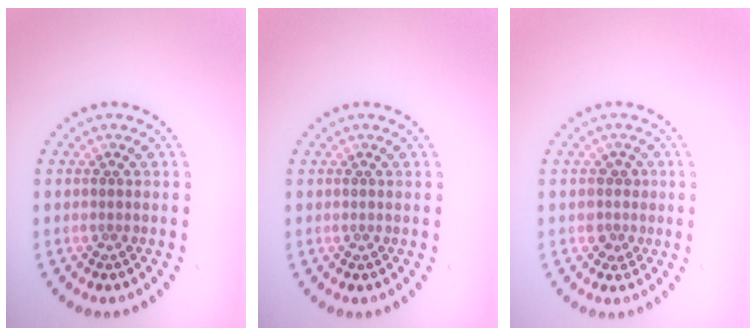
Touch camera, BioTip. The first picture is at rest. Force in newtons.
{"total": 0.0}
{"total": 1.6, "press": 1.3, "slide": 0.9}